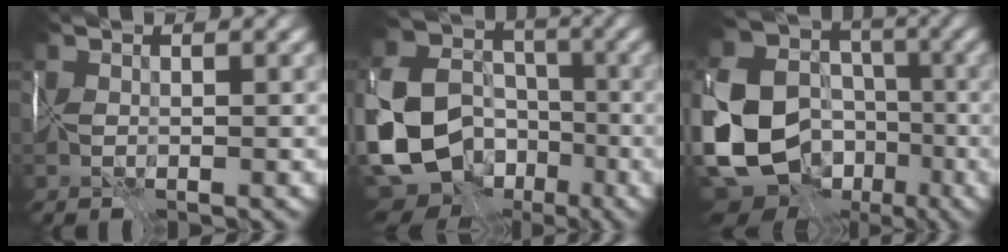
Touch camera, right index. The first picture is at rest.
{"total": 14.7, "force": [-5.5, 11.6, 7.2], "torque": [-0.164, -0.021, -0.096]}
{"total": 16.7, "force": [-5.0, 13.8, 8.0], "torque": [-0.200, -0.020, -0.096]}